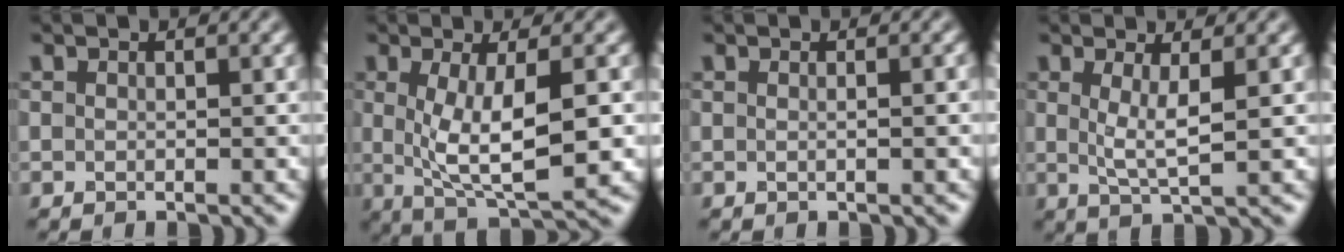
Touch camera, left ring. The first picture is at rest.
{"total": 7.1, "force": [0.1, 2.1, 6.7], "torque": [-0.120, -0.010, 0.004]}
{"total": 1.5, "force": [0.1, 0.6, 1.4], "torque": [-0.013, 0.001, -0.004]}
{"total": 2.9, "force": [0.6, 0.6, 2.8], "torque": [-0.054, -0.008, 0.013]}